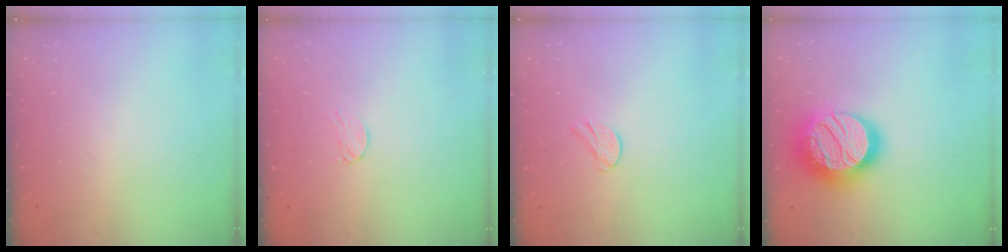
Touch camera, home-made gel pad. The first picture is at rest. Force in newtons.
{"total": 5.4, "press": 5.3, "slide": 0.5}
{"total": 5.8, "press": 5.8, "slide": 0.6}
{"total": 25.5, "press": 25.4, "slide": 2.1}